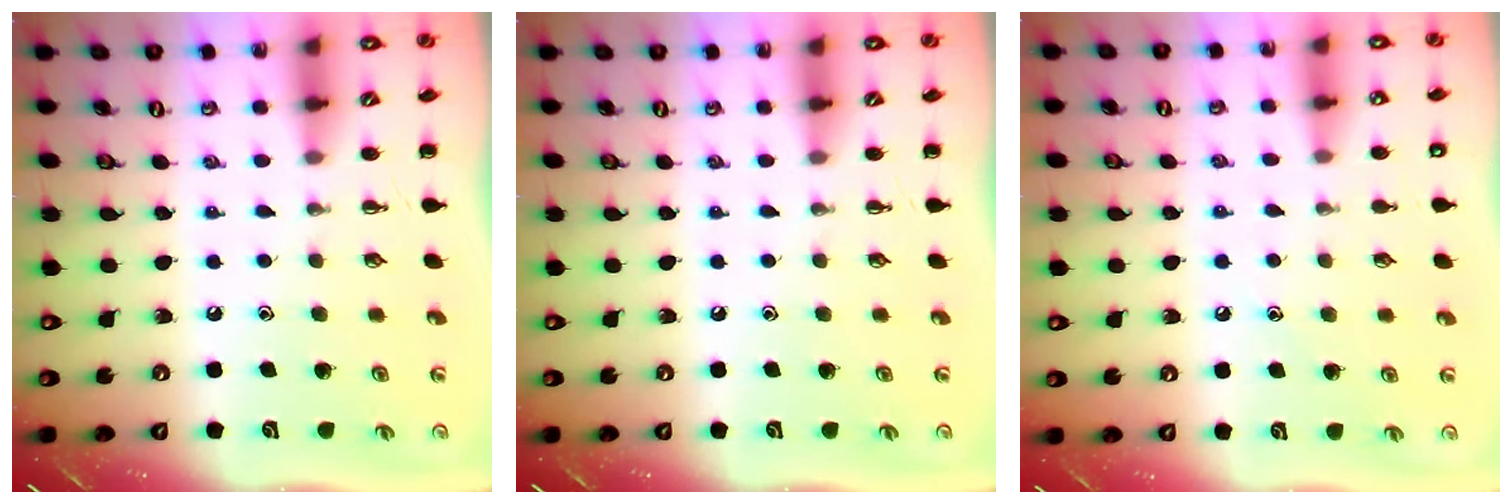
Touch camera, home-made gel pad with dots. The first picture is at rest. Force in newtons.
{"total": 0.0}
{"total": 5.7, "press": 5.4, "slide": 1.6}